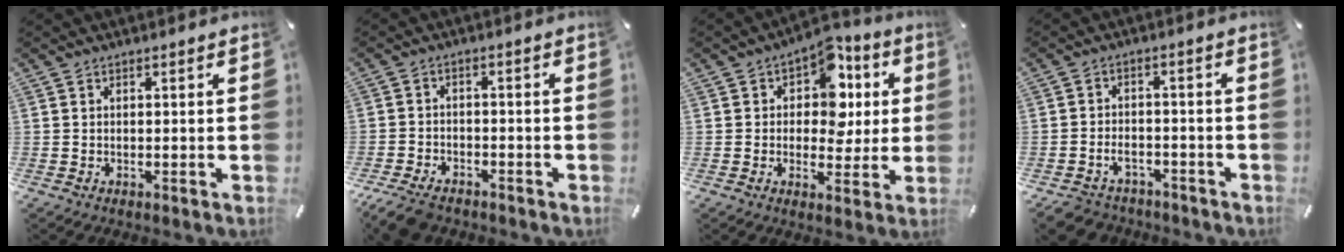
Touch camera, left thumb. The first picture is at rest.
{"total": 5.6, "force": [-4.4, 2.7, 2.2], "torque": [-0.056, 0.013, -0.088]}
{"total": 10.8, "force": [3.2, 8.1, 6.3], "torque": [-0.088, -0.021, 0.055]}
{"total": 5.2, "force": [-3.0, 3.7, 2.2], "torque": [-0.055, 0.010, -0.059]}